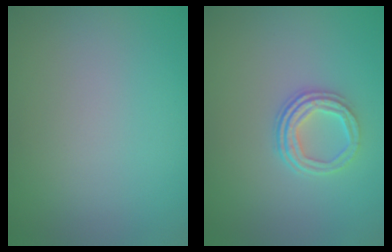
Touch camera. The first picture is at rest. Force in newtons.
{"total": 3.1, "press": 2.4, "slide": 1.9}